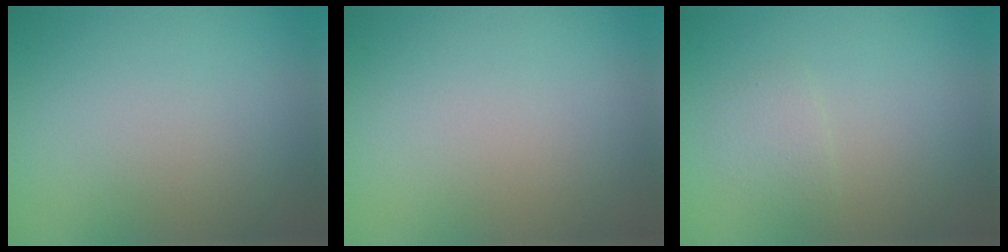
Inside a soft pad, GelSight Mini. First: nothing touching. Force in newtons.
{"total": 0.0}
{"total": 1.3, "press": 1.3, "slide": 0.0}